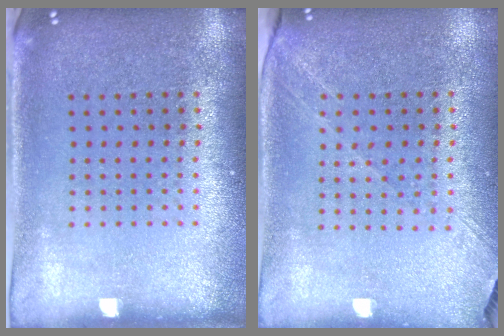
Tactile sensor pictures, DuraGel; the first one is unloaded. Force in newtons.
{"total": 1.5, "press": 1.3, "slide": 0.8}